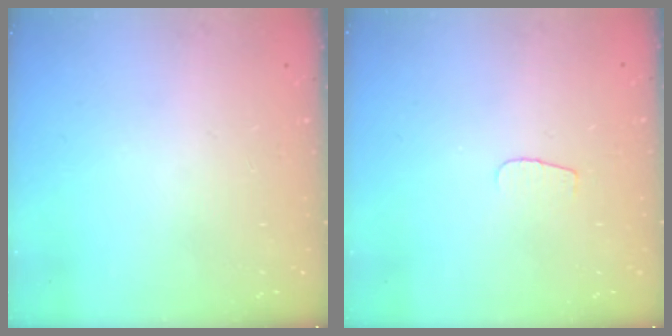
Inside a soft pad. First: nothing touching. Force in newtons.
{"total": 3.6, "press": 3.5, "slide": 0.4}